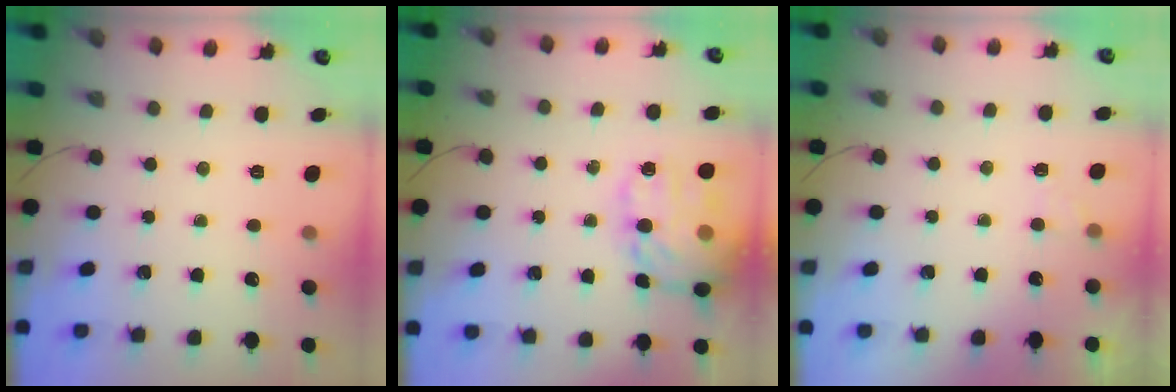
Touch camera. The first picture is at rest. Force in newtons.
{"total": 19.2, "press": 19.0, "slide": 2.7}
{"total": 2.0, "press": 1.4, "slide": 1.4}